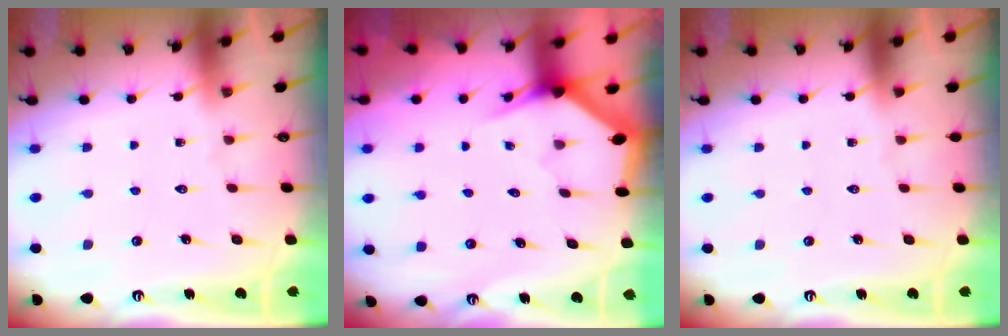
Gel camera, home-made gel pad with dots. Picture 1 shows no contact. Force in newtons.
{"total": 3.0, "press": 3.0, "slide": 0.0}
{"total": 0.0}